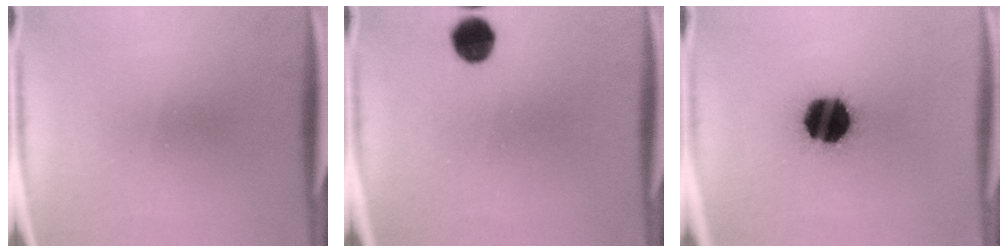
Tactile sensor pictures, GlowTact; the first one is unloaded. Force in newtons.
{"total": 5.9}
{"total": 18.0}